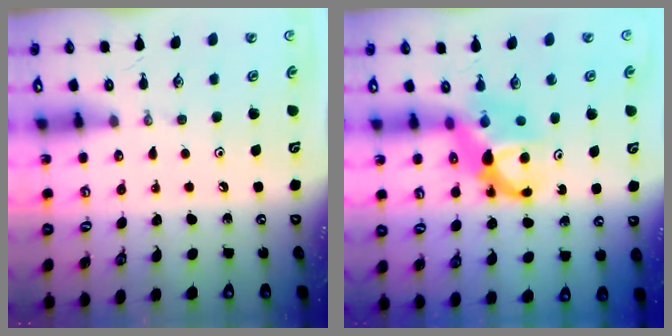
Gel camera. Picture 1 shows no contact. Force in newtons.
{"total": 6.6, "press": 6.6, "slide": 0.5}